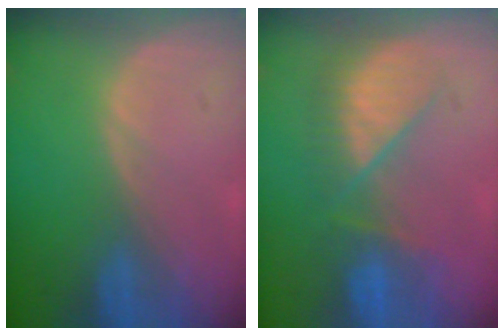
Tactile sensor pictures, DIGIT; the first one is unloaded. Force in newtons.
{"total": 7.4, "press": 7.3, "slide": 1.1}